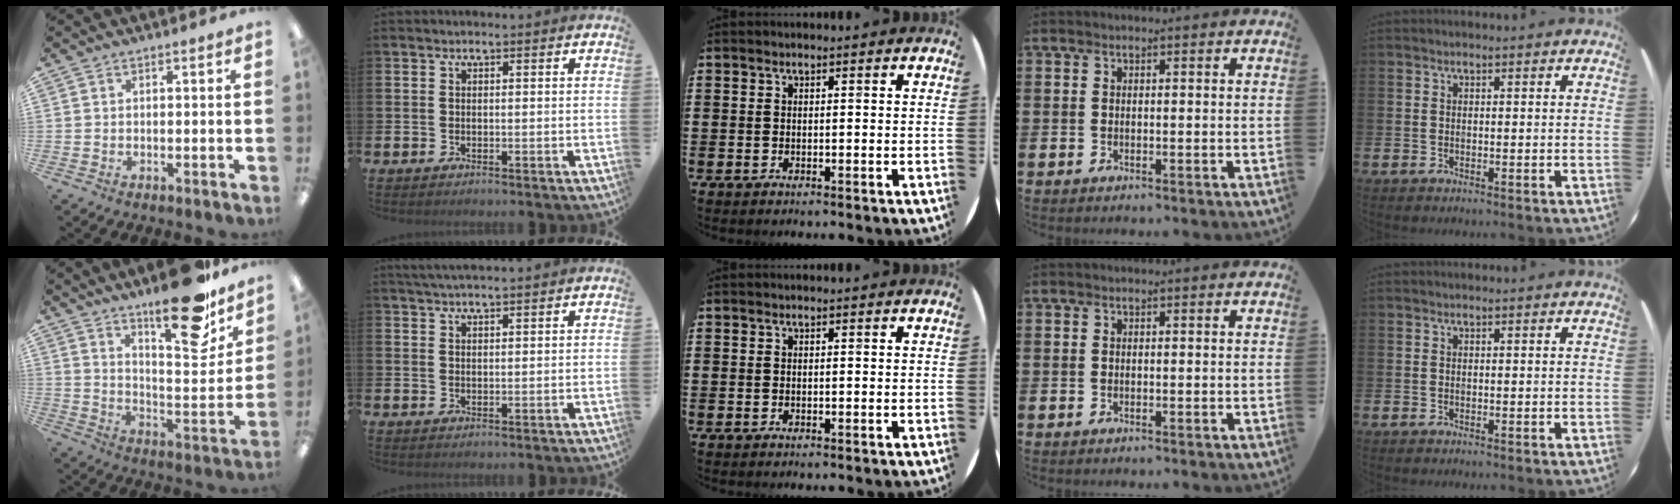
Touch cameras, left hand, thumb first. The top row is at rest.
{"thumb": {"total": 20.9, "force": [16.1, 5.8, 12.0], "torque": [-0.168, -0.116, 0.261]}, "index": {"total": 2.5, "force": [2.4, 0.0, 0.7], "torque": [-0.018, -0.004, 0.044]}}